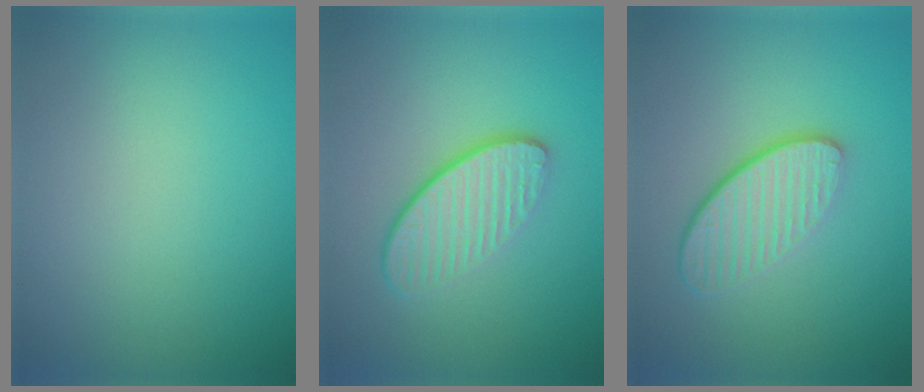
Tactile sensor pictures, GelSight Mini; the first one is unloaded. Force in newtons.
{"total": 4.3, "press": 3.1, "slide": 3.0}
{"total": 4.1, "press": 3.0, "slide": 2.9}